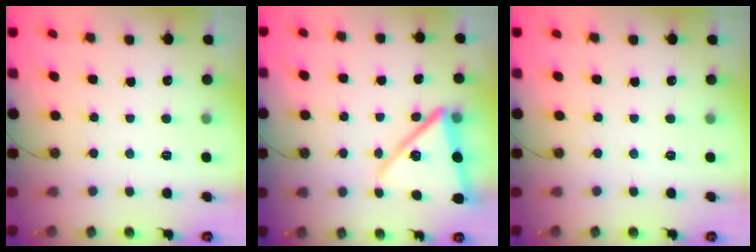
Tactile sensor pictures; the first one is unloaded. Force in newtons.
{"total": 14.9, "press": 14.8, "slide": 1.5}
{"total": 0.0}